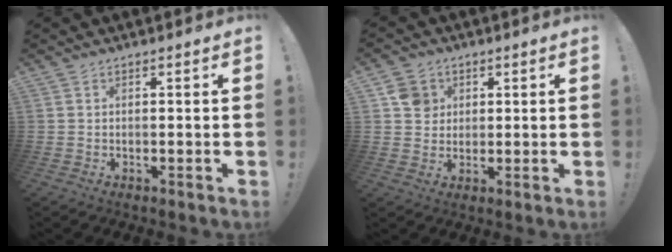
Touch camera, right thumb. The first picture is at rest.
{"total": 7.0, "force": [2.5, 6.3, 1.7], "torque": [-0.009, -0.002, 0.048]}